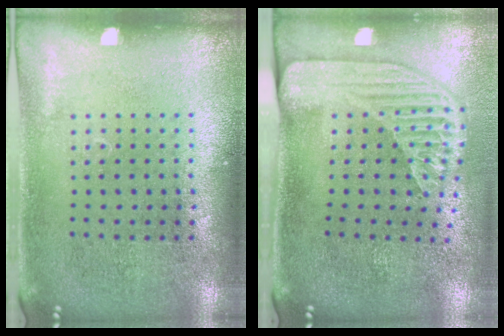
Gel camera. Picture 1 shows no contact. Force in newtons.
{"total": 2.3, "press": 1.8, "slide": 1.5}